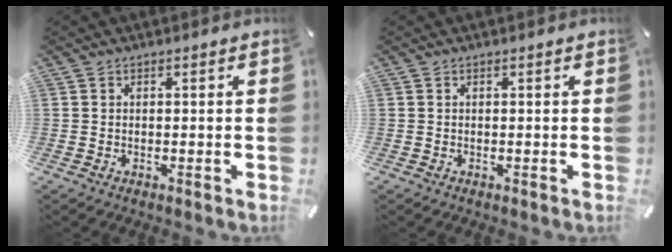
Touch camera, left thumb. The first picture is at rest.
{"total": 0.0}